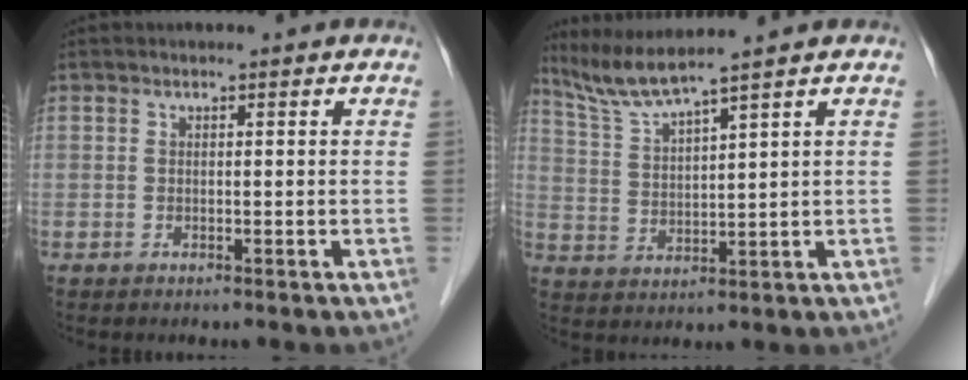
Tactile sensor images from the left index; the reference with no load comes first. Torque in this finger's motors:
{"motor_torque": [-0.47, -0.59, -0.32, -0.01]}